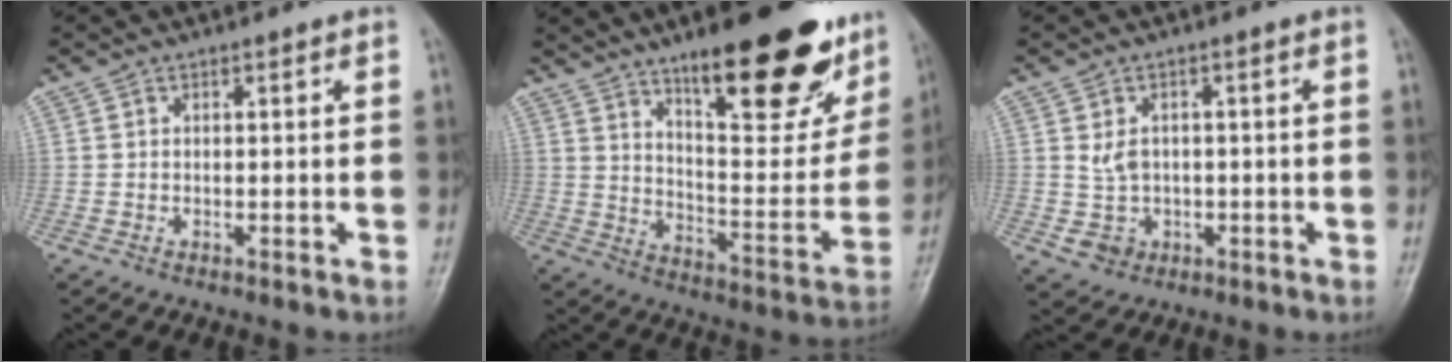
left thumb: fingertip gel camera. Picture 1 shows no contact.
{"total": 25.8, "force": [16.0, 8.5, 18.3], "torque": [-0.207, -0.076, 0.240]}
{"total": 4.3, "force": [0.0, 3.6, 2.2], "torque": [-0.022, 0.002, 0.009]}